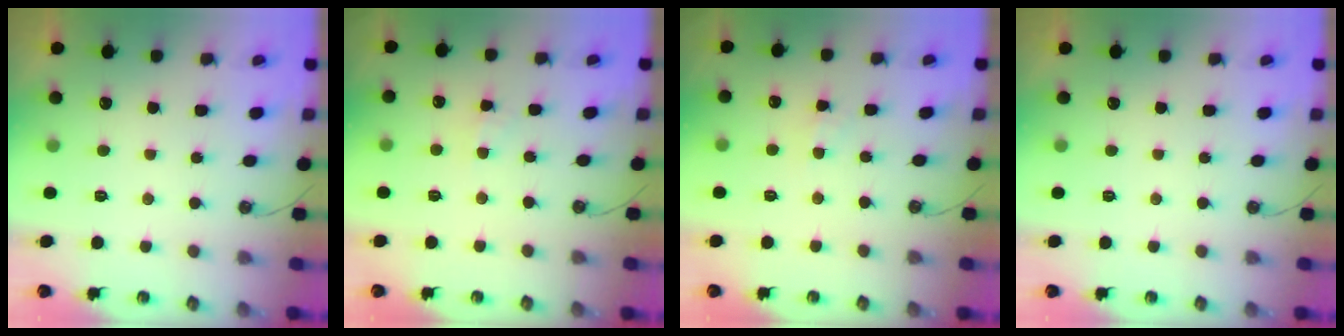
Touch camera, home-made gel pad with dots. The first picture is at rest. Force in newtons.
{"total": 2.0, "press": 2.0, "slide": 0.3}
{"total": 2.7, "press": 2.7, "slide": 0.4}
{"total": 0.0}